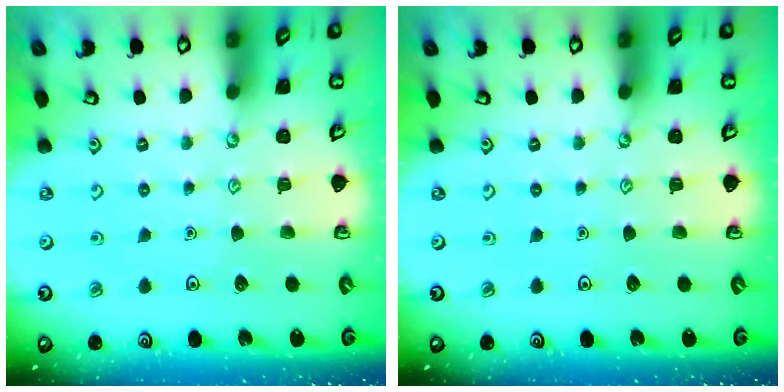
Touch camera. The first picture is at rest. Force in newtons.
{"total": 0.0}